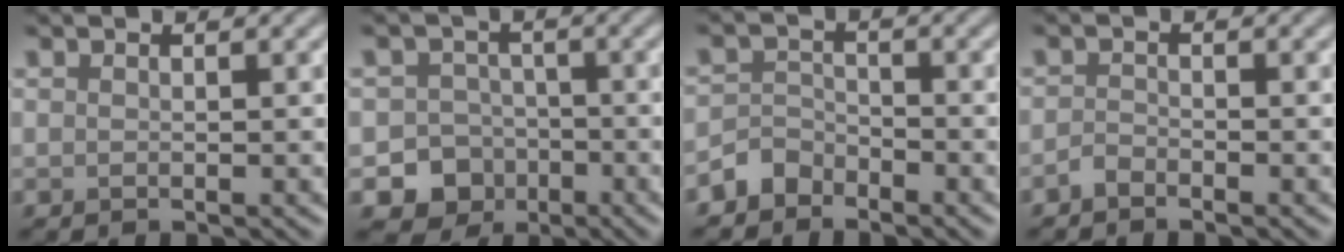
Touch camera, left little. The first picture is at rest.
{"total": 8.1, "force": [-3.9, 7.0, 1.4], "torque": [0.009, -0.028, -0.079]}
{"total": 2.3, "force": [-1.9, 1.2, 0.1], "torque": [0.003, 0.012, -0.044]}
{"total": 1.0, "force": [-0.9, 0.3, 0.3], "torque": [-0.006, 0.002, -0.021]}